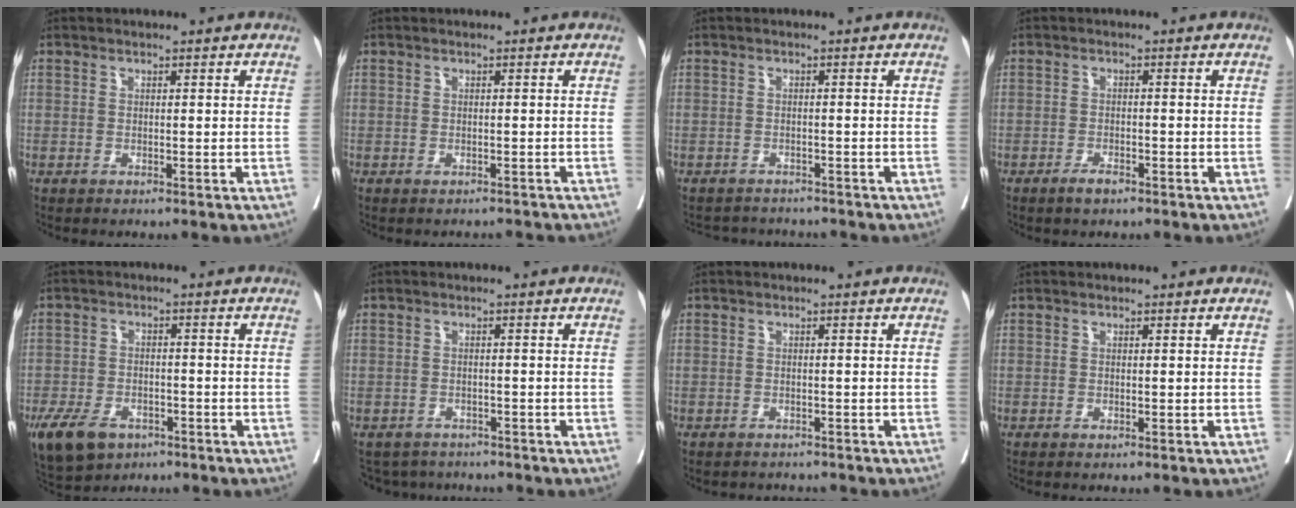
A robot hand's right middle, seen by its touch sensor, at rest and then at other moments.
{"total": 2.3, "force": [-2.1, 0.9, 0.3], "torque": [0.000, -0.001, -0.030]}
{"total": 4.2, "force": [-4.1, 0.9, -0.3], "torque": [0.011, -0.002, -0.063]}
{"total": 2.1, "force": [-1.6, 0.7, 1.2], "torque": [-0.020, -0.004, -0.029]}
{"total": 10.4, "force": [-6.2, 6.3, 5.4], "torque": [-0.112, -0.008, -0.103]}
{"total": 5.7, "force": [-5.2, 2.4, 0.1], "torque": [0.004, -0.002, -0.076]}
{"total": 3.1, "force": [-2.9, 1.1, 0.0], "torque": [0.003, -0.005, -0.045]}
{"total": 0.0}